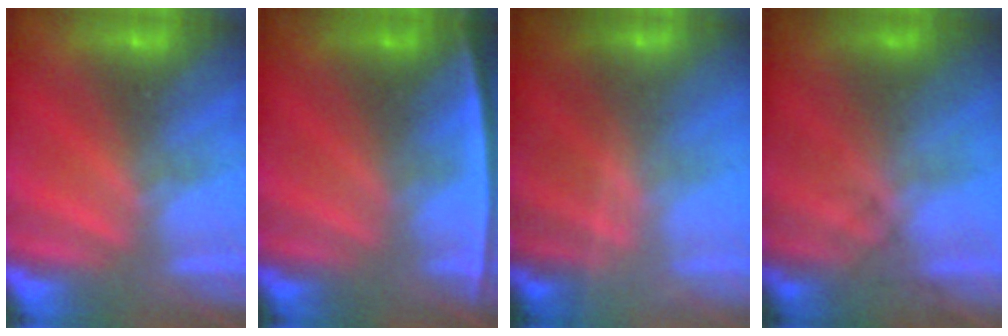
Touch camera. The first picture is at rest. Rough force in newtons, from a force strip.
{"total": 2.4}
{"total": 1.7}
{"total": 3.9}